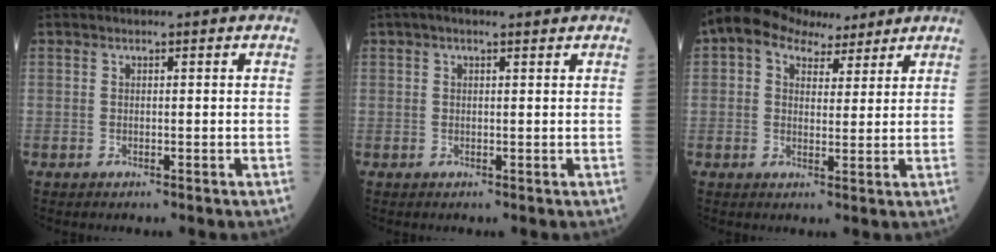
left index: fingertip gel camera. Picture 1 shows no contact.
{"total": 2.5, "force": [1.7, 0.6, 1.7], "torque": [-0.035, 0.022, 0.028]}
{"total": 7.8, "force": [5.7, 4.4, 3.1], "torque": [-0.056, 0.038, 0.095]}